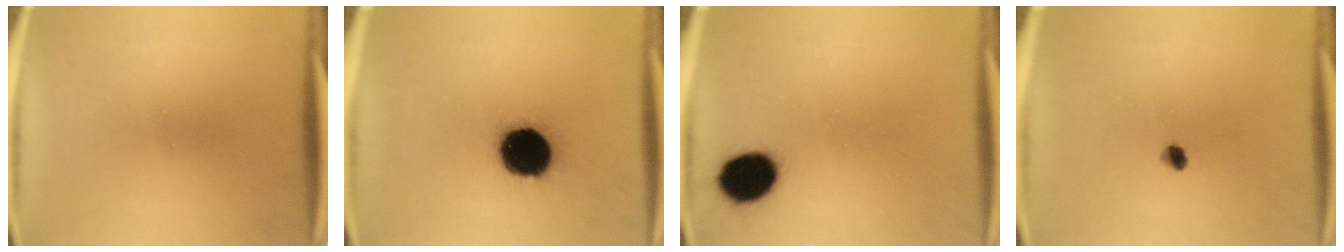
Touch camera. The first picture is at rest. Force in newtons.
{"total": 18.6}
{"total": 10.6}
{"total": 1.9}